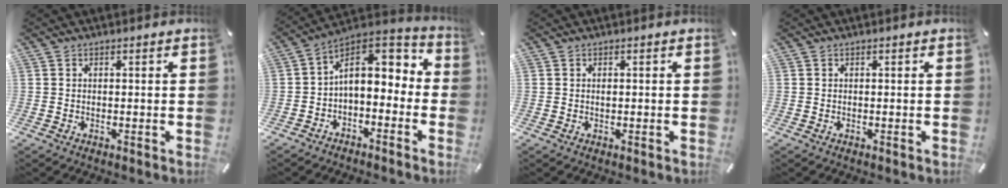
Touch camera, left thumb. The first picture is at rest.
{"total": 9.6, "force": [1.5, 7.0, 6.4], "torque": [-0.091, -0.010, 0.031]}
{"total": 0.7, "force": [0.0, 0.4, 0.6], "torque": [-0.014, -0.001, 0.001]}
{"total": 0.0}